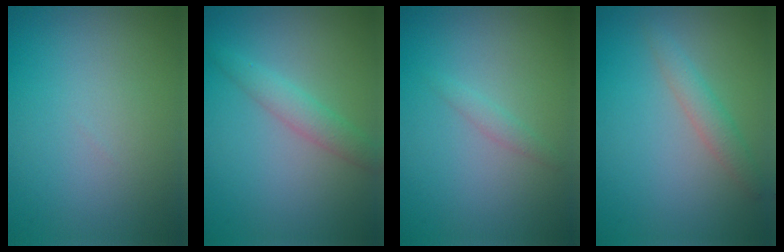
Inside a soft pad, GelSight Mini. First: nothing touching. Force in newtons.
{"total": 2.2, "press": 2.2, "slide": 0.0}
{"total": 1.0, "press": 0.9, "slide": 0.2}
{"total": 2.7, "press": 2.7, "slide": 0.2}